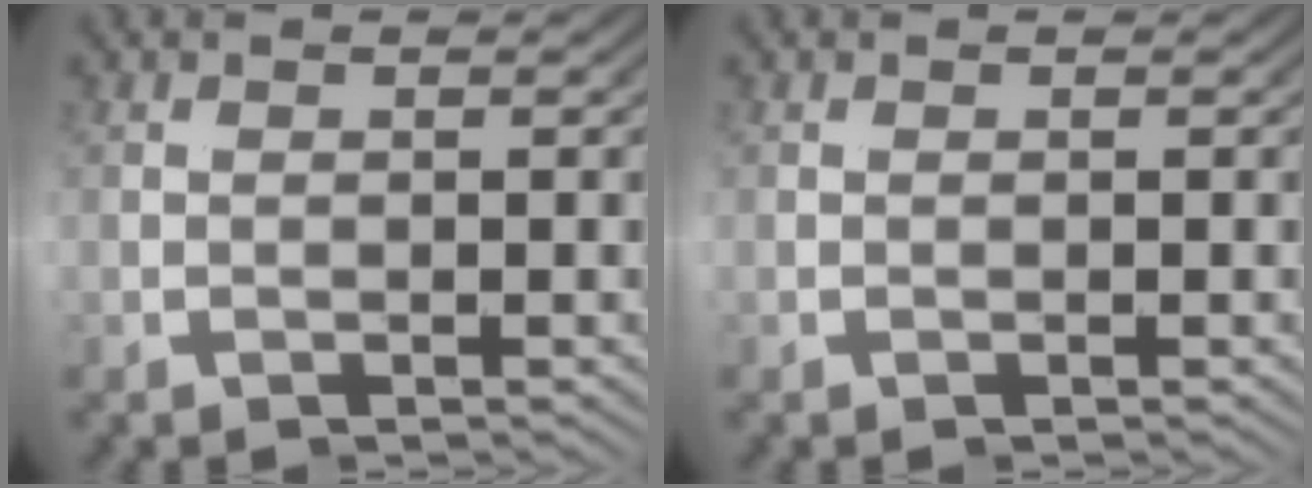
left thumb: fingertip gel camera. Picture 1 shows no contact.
{"total": 0.0}